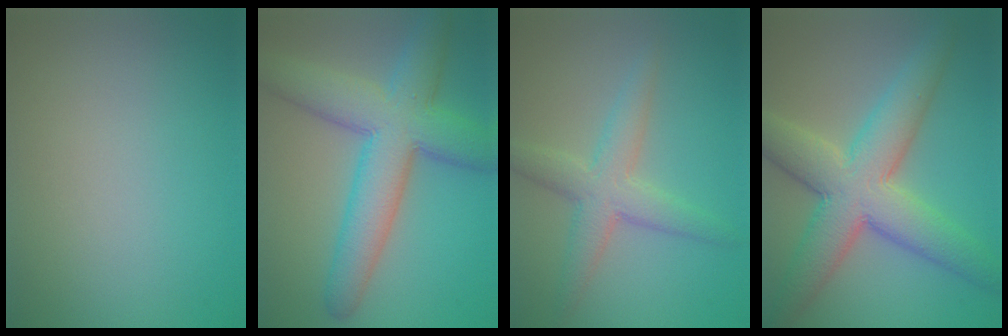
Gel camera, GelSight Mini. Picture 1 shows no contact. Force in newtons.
{"total": 9.1, "press": 9.1, "slide": 0.3}
{"total": 4.1, "press": 4.1, "slide": 0.1}
{"total": 9.0, "press": 9.0, "slide": 0.3}